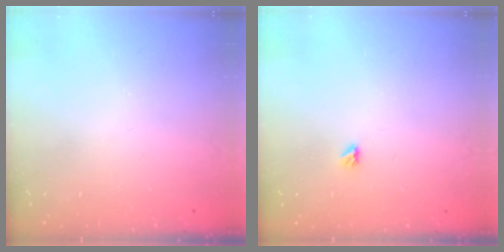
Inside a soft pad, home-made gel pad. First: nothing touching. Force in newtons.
{"total": 2.9, "press": 2.9, "slide": 0.5}